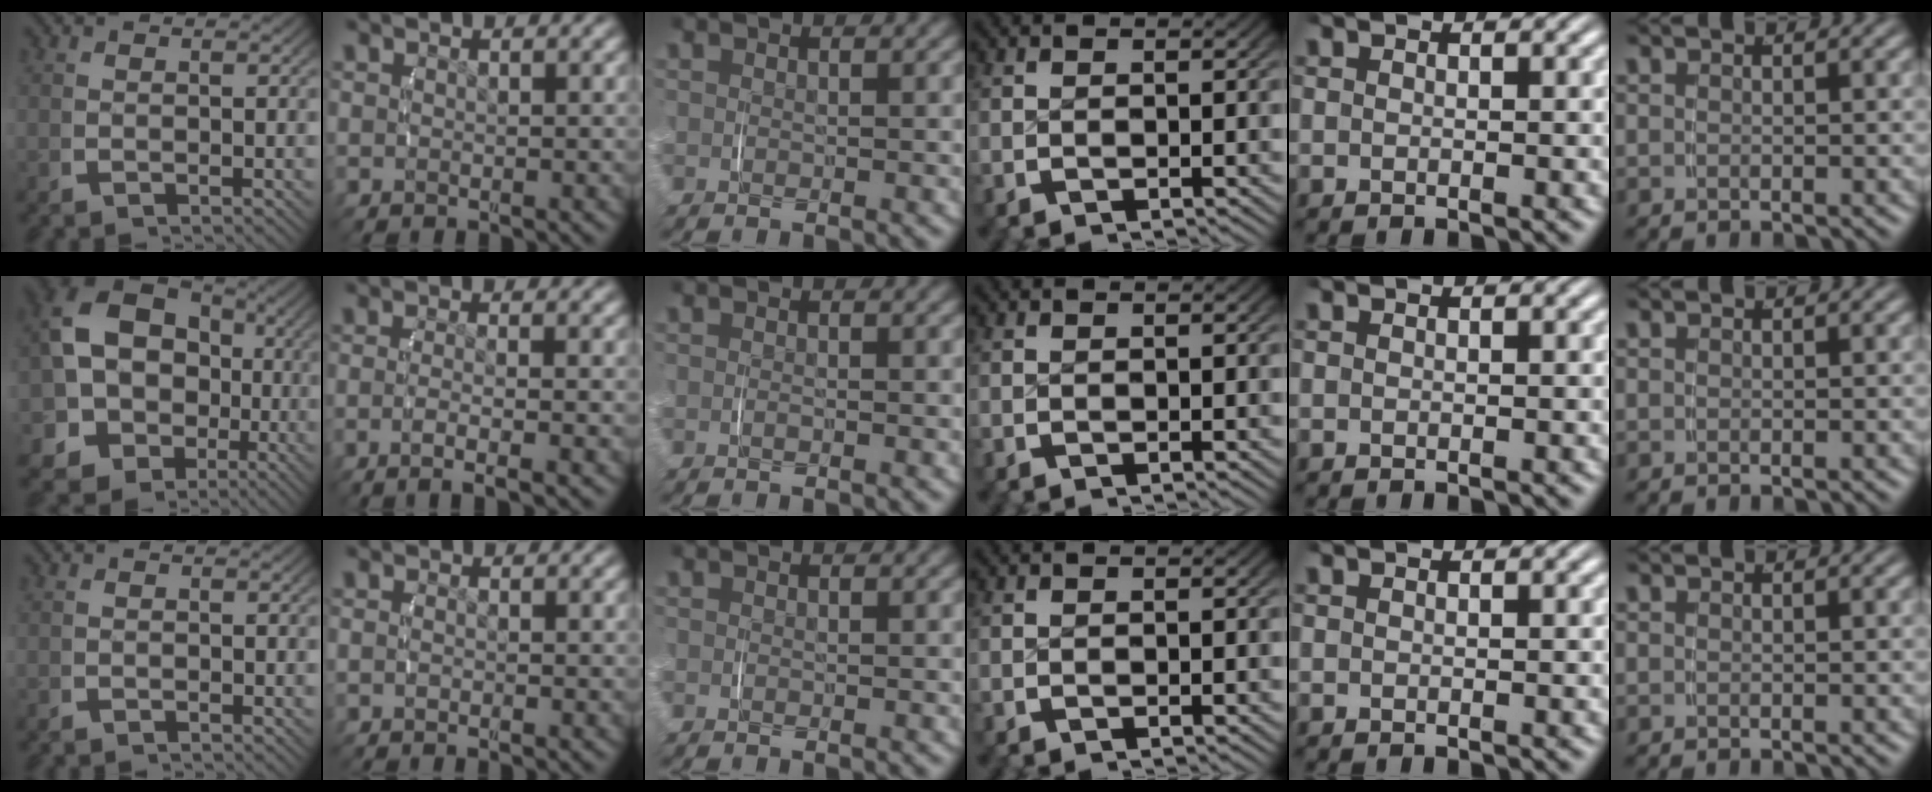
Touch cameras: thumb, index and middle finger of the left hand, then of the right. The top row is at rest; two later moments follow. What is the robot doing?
{"motion": "lift_and_place", "object": "napkin"}